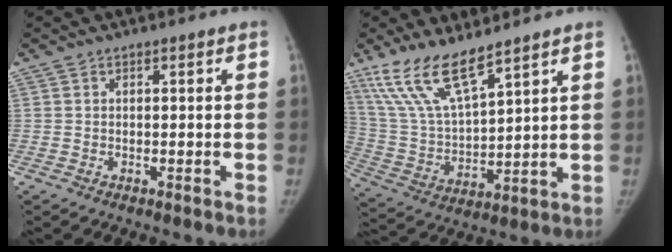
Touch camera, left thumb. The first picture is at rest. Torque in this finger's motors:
{"motor_torque": [0.34, 0.19, 1.35, -1.01, 0.14]}